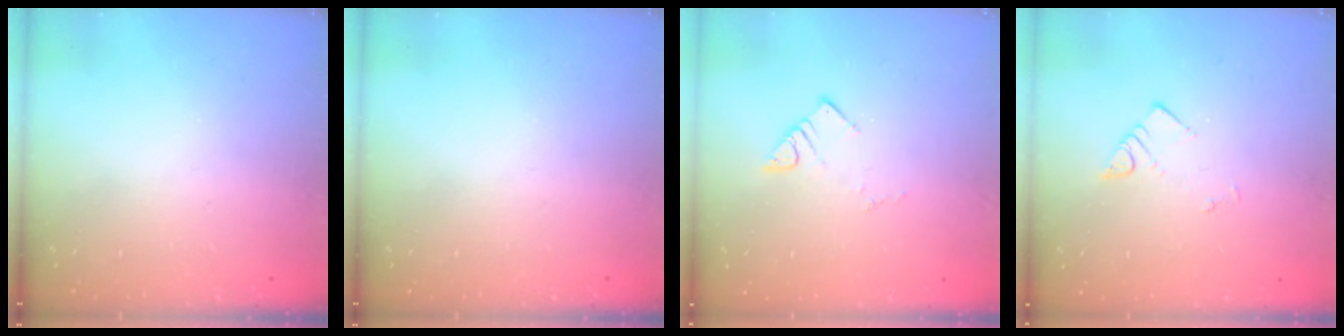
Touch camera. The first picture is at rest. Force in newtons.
{"total": 0.0}
{"total": 4.1, "press": 4.1, "slide": 0.2}
{"total": 3.4, "press": 3.4, "slide": 0.4}